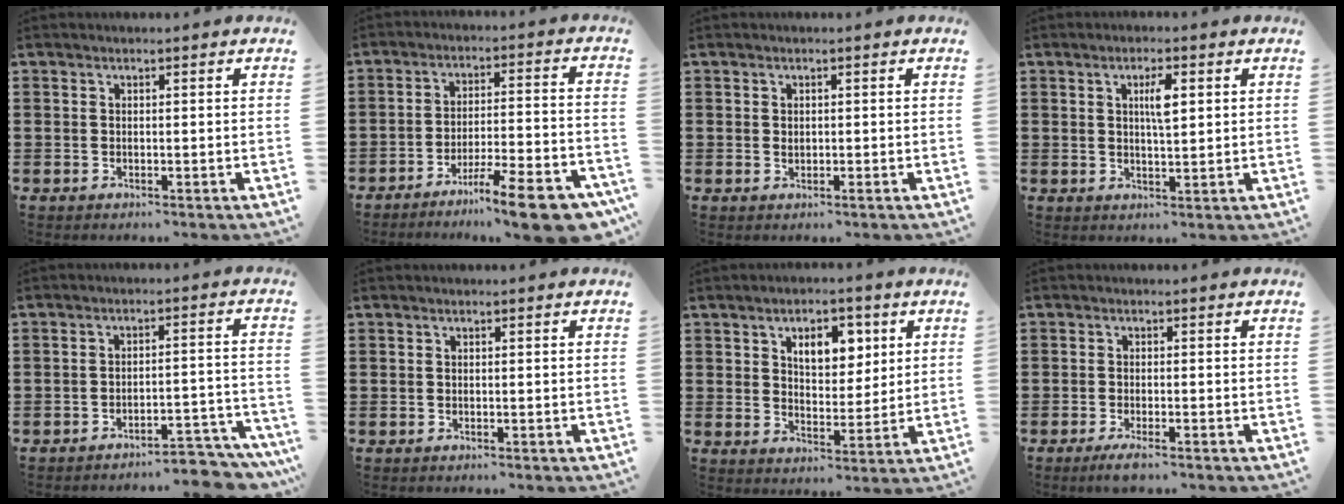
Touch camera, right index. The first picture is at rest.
{"total": 11.5, "force": [-8.9, 0.9, 7.3], "torque": [-0.107, 0.022, -0.160]}
{"total": 0.7, "force": [0.2, 0.3, 0.5], "torque": [-0.011, 0.001, 0.004]}
{"total": 3.8, "force": [1.1, 1.0, 3.5], "torque": [-0.065, 0.005, 0.013]}
{"total": 5.1, "force": [-4.8, 0.5, 1.7], "torque": [-0.028, 0.000, -0.093]}
{"total": 0.0}
{"total": 6.3, "force": [2.8, 3.6, 4.3], "torque": [-0.074, 0.005, 0.044]}
{"total": 2.0, "force": [-1.4, 0.1, 1.3], "torque": [-0.029, -0.003, -0.028]}